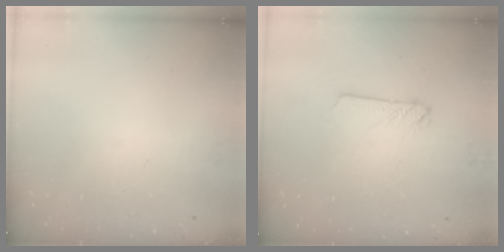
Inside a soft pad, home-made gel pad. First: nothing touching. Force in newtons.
{"total": 2.4, "press": 2.4, "slide": 0.2}